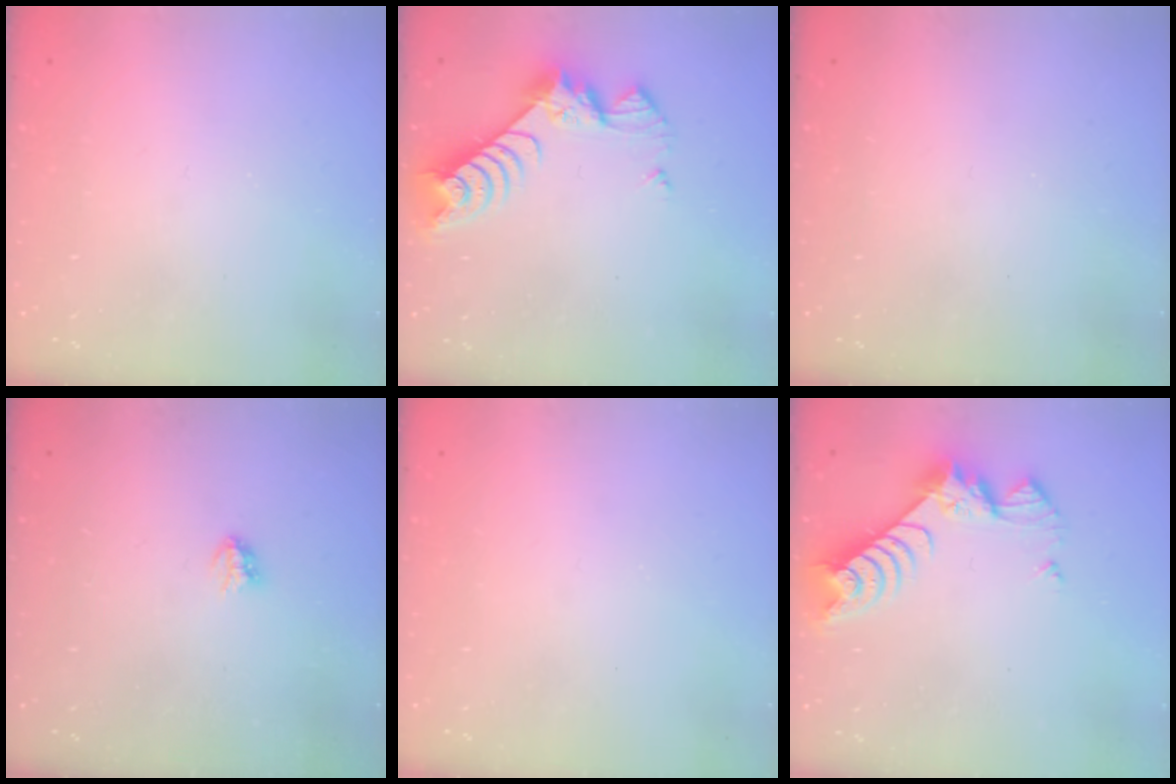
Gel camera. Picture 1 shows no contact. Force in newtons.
{"total": 8.0, "press": 8.0, "slide": 0.8}
{"total": 0.0}
{"total": 2.9, "press": 2.9, "slide": 0.3}
{"total": 0.0}
{"total": 8.0, "press": 8.0, "slide": 0.8}